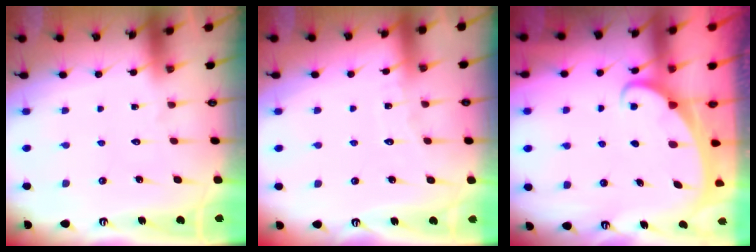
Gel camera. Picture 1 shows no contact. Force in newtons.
{"total": 3.9, "press": 3.9, "slide": 0.4}
{"total": 1.9, "press": 1.9, "slide": 0.1}